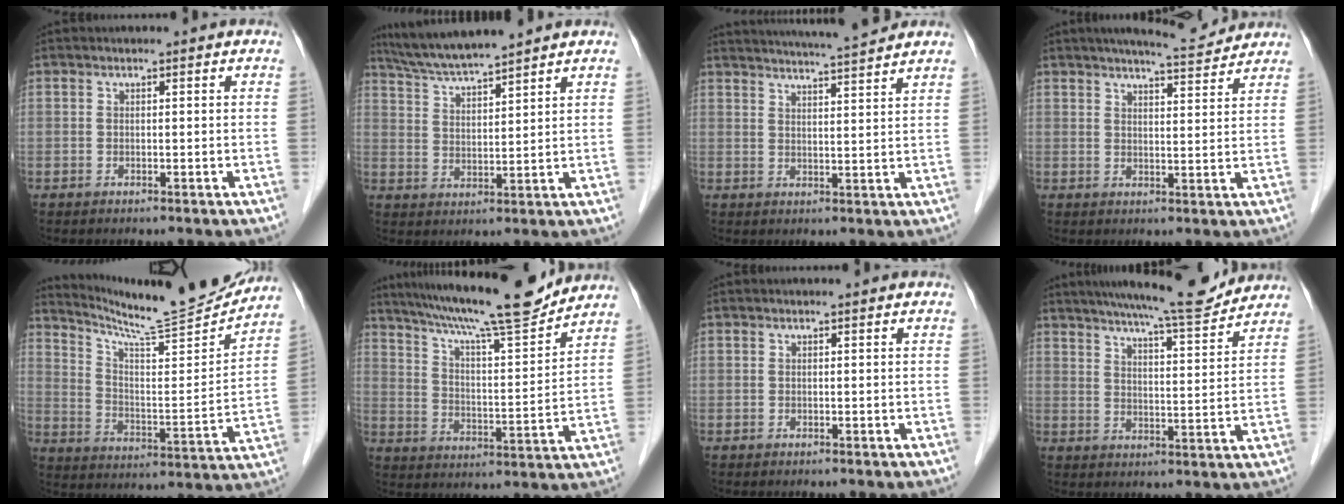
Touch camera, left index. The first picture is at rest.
{"total": 8.6, "force": [7.8, -0.5, 3.5], "torque": [-0.069, 0.019, 0.148]}
{"total": 10.9, "force": [10.1, -1.0, 4.2], "torque": [-0.075, 0.010, 0.138]}
{"total": 7.3, "force": [6.8, 0.6, 2.5], "torque": [-0.044, 0.005, 0.092]}
{"total": 17.8, "force": [17.0, -0.5, 5.4], "torque": [-0.098, -0.050, 0.256]}
{"total": 17.6, "force": [15.3, 0.8, 8.6], "torque": [-0.147, 0.007, 0.237]}
{"total": 0.0}
{"total": 12.4, "force": [11.3, 0.5, 5.0], "torque": [-0.077, -0.002, 0.159]}